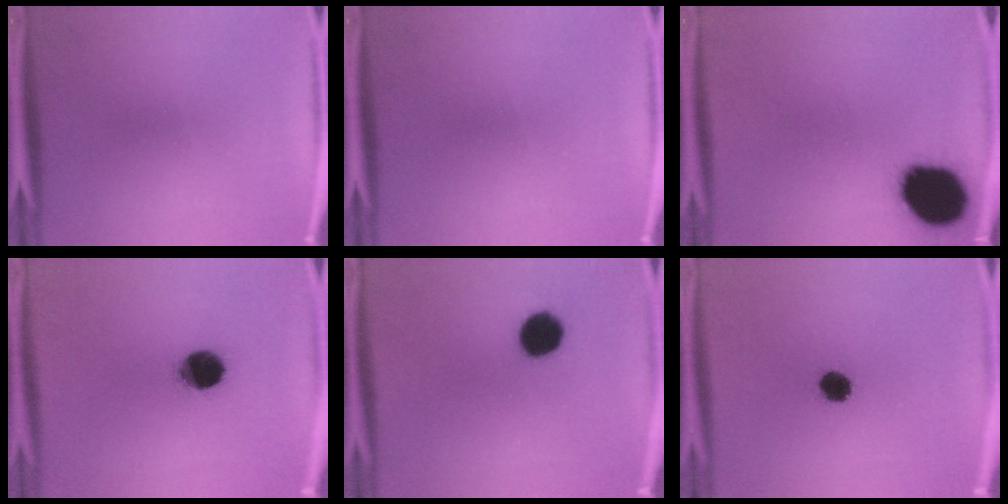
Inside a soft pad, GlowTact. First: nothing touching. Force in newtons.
{"total": 0.0}
{"total": 18.5}
{"total": 10.7}
{"total": 9.1}
{"total": 5.8}